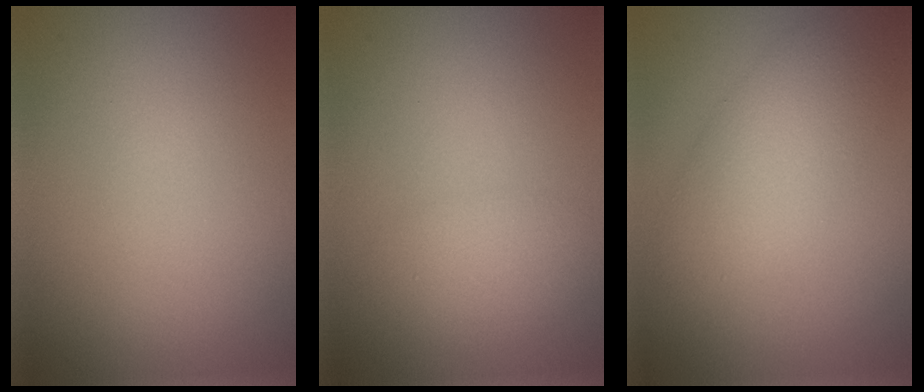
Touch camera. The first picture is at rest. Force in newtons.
{"total": 1.7, "press": 1.7, "slide": 0.0}
{"total": 5.0, "press": 5.0, "slide": 0.1}